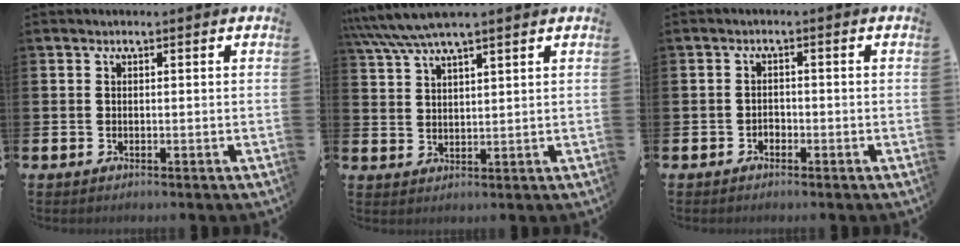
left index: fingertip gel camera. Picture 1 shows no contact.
{"total": 6.7, "force": [5.9, 0.8, 3.1], "torque": [-0.074, -0.020, 0.104]}
{"total": 1.3, "force": [-0.9, 0.9, 0.1], "torque": [-0.005, 0.002, -0.021]}